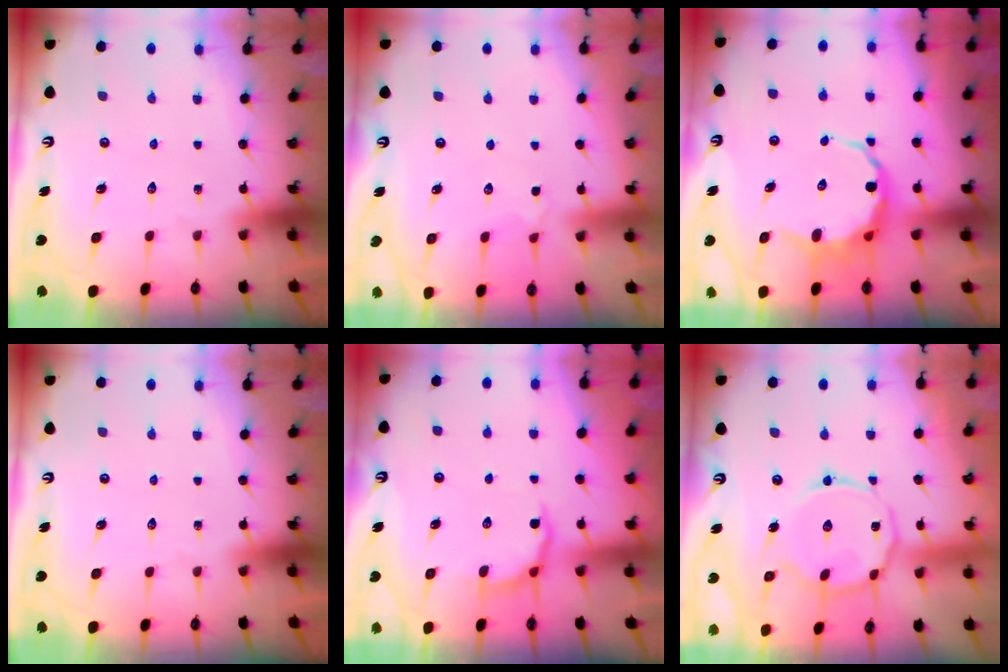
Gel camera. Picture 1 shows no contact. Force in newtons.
{"total": 2.7, "press": 2.6, "slide": 0.6}
{"total": 7.3, "press": 7.0, "slide": 2.0}
{"total": 0.0}
{"total": 4.3, "press": 3.8, "slide": 2.2}
{"total": 12.4, "press": 12.4, "slide": 0.9}